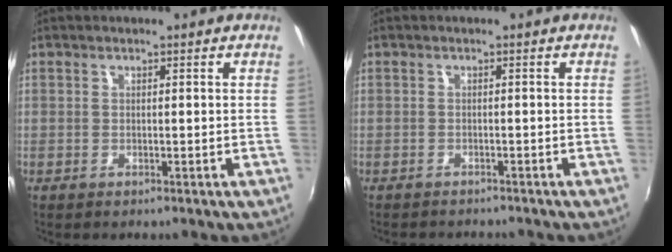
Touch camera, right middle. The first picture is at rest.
{"total": 3.0, "force": [-2.8, 0.6, 0.7], "torque": [-0.022, -0.012, -0.042]}